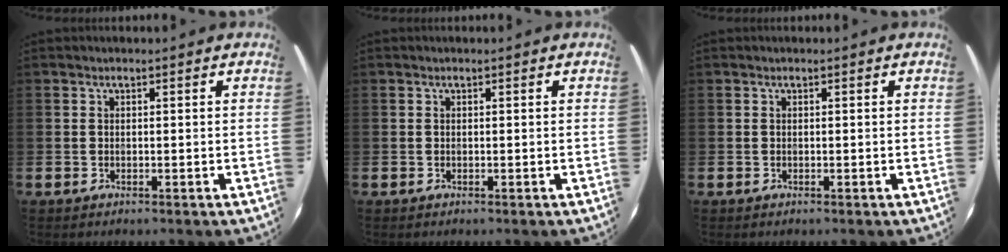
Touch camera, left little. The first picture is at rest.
{"total": 0.0}
{"total": 0.0}